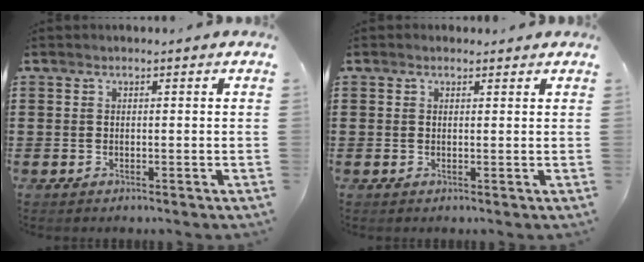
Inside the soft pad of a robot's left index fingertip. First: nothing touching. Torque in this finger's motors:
{"motor_torque": [2.14, 0.00, 0.01, 0.01]}